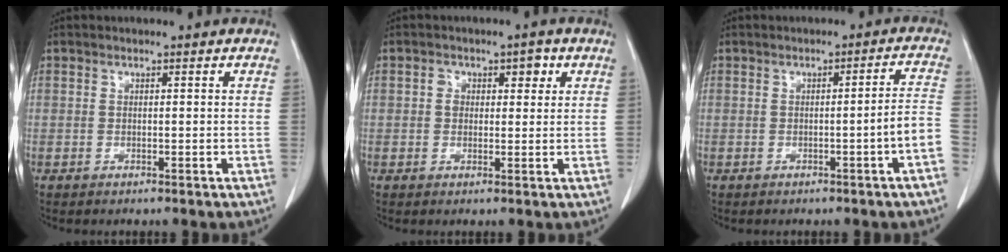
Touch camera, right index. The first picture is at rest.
{"total": 3.6, "force": [1.1, 2.5, 2.3], "torque": [-0.030, 0.013, 0.016]}
{"total": 4.6, "force": [-2.0, -0.9, 4.1], "torque": [-0.045, 0.009, -0.030]}